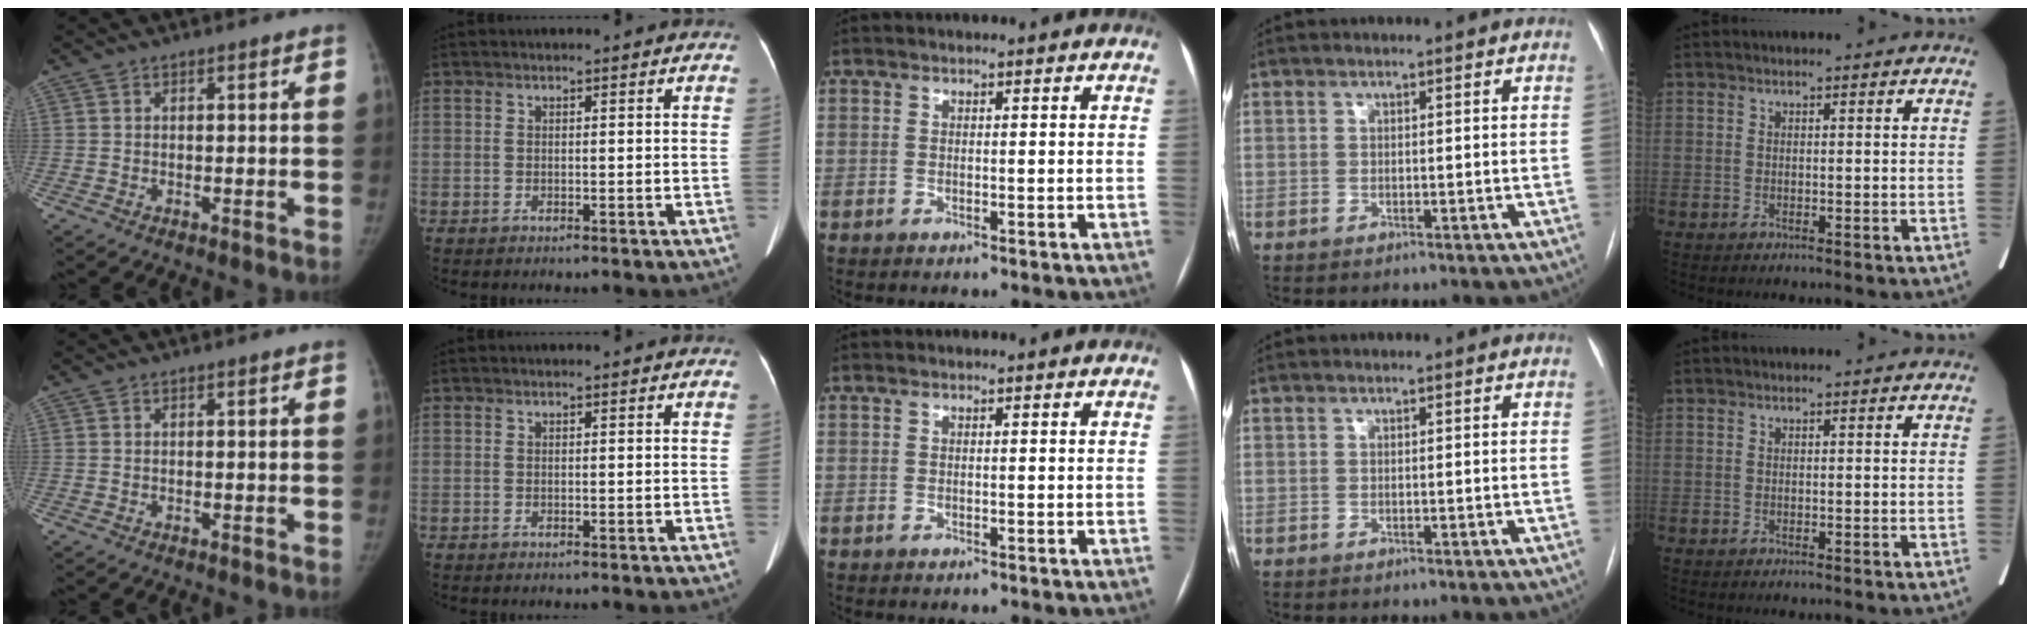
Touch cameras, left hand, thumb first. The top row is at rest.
{}